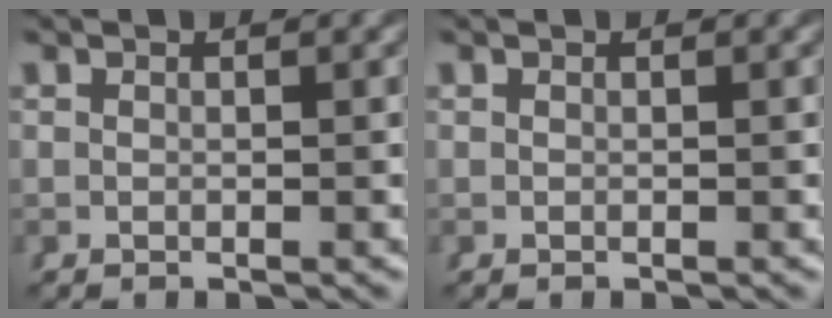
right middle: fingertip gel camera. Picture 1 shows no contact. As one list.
[{"total": 0.0}]